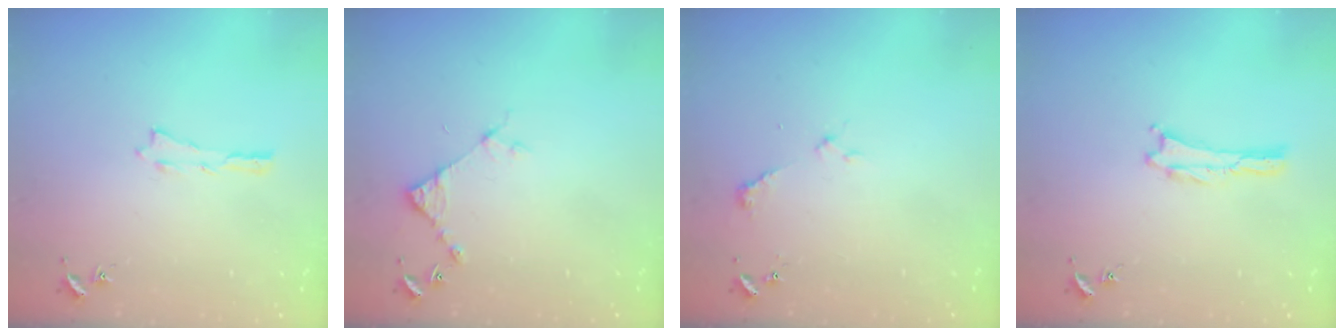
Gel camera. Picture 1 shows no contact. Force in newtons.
{"total": 4.3, "press": 4.3, "slide": 0.4}
{"total": 2.3, "press": 2.3, "slide": 0.1}
{"total": 0.0}